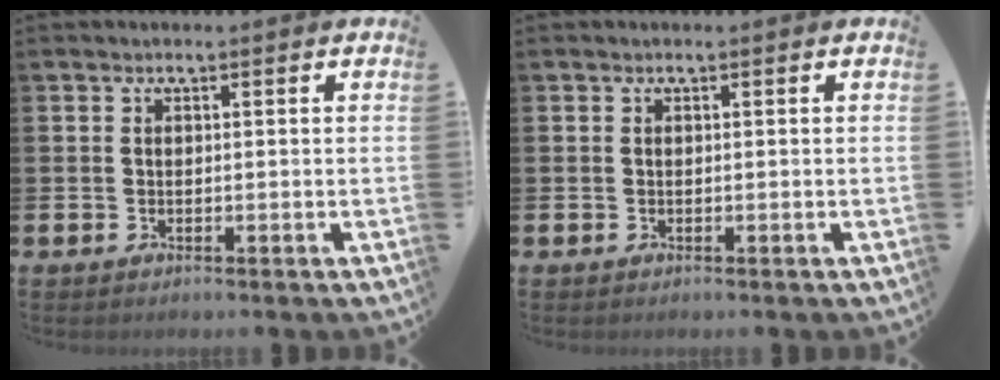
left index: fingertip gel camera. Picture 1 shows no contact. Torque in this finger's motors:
{"motor_torque": [0.00, 0.00, 0.00, 0.02]}